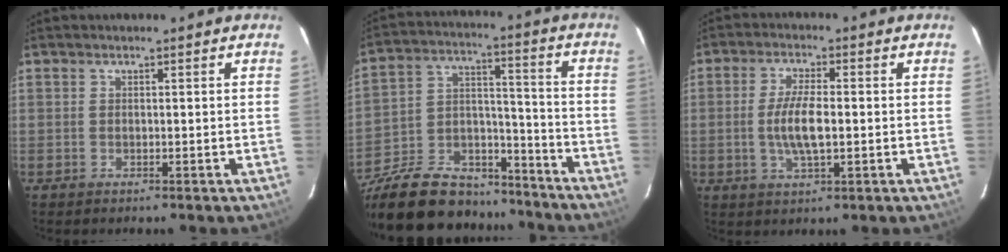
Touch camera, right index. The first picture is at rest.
{"total": 27.6, "force": [-21.6, 12.4, 11.9], "torque": [-0.261, 0.031, -0.322]}
{"total": 6.8, "force": [-0.7, 2.0, 6.5], "torque": [-0.128, -0.003, -0.012]}